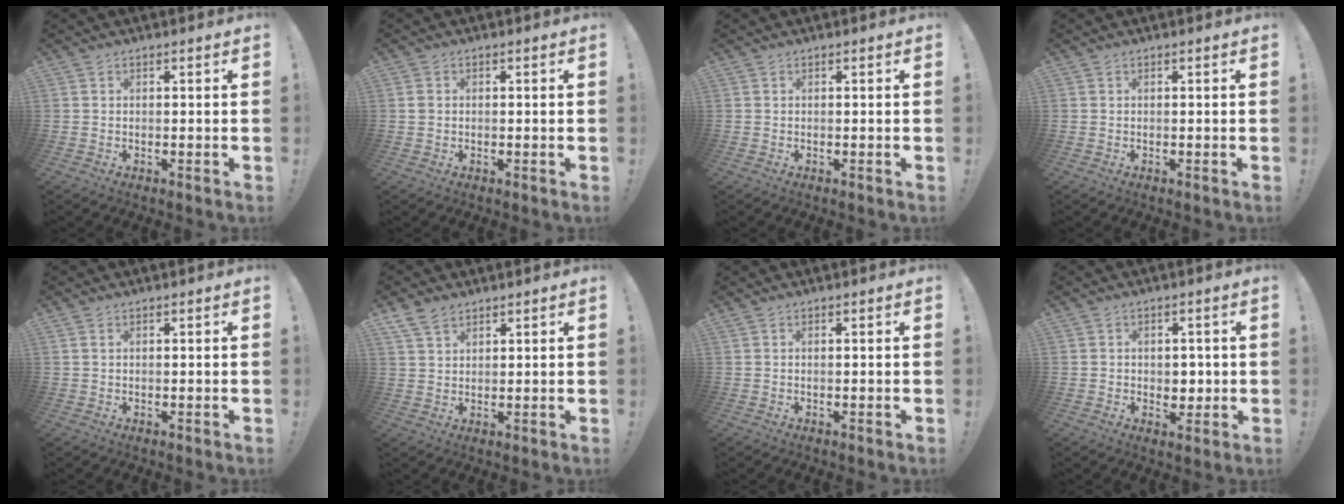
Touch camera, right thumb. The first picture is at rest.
{"total": 1.2, "force": [0.0, 1.1, 0.5], "torque": [-0.015, 0.008, 0.002]}
{"total": 0.0}
{"total": 0.0}
{"total": 0.8, "force": [0.4, 0.3, 0.6], "torque": [-0.016, 0.003, 0.008]}
{"total": 5.3, "force": [3.8, 2.9, 2.4], "torque": [-0.055, -0.010, 0.075]}
{"total": 0.0}
{"total": 3.9, "force": [0.4, 3.6, 1.4], "torque": [0.001, -0.007, 0.005]}